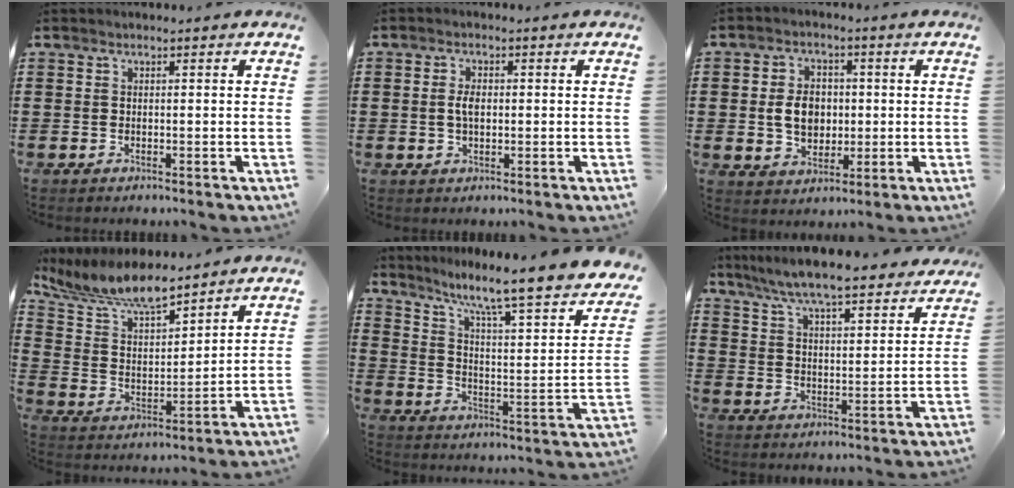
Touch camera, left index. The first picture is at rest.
{"total": 2.7, "force": [0.1, 1.4, 2.4], "torque": [-0.056, 0.003, -0.002]}
{"total": 6.1, "force": [0.1, 4.5, 4.2], "torque": [-0.089, 0.008, -0.005]}
{"total": 8.7, "force": [7.7, 1.7, 3.7], "torque": [-0.102, -0.032, 0.139]}
{"total": 7.7, "force": [5.9, 0.0, 5.0], "torque": [-0.114, -0.053, 0.085]}
{"total": 7.2, "force": [6.8, -0.2, 2.3], "torque": [-0.075, -0.047, 0.117]}